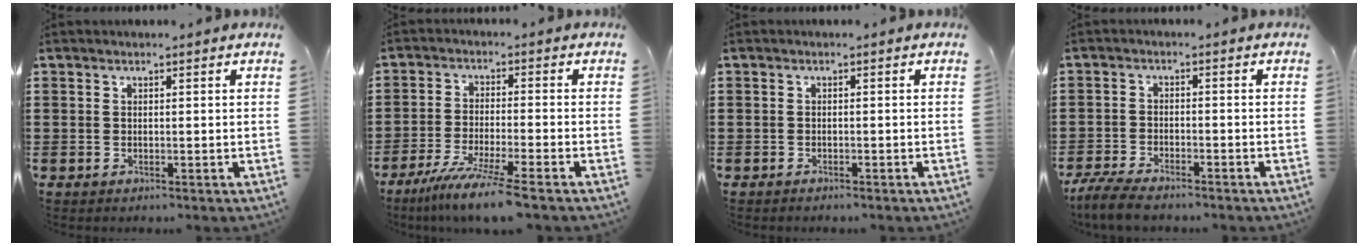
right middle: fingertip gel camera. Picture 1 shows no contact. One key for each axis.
{"total": 6.8, "fx": -5.5, "fy": -0.6, "fz": 4.0, "tx": -0.080, "ty": -0.023, "tz": -0.105}
{"total": 0.8, "fx": -0.7, "fy": 0.3, "fz": 0.0, "tx": 0.000, "ty": 0.002, "tz": -0.017}
{"total": 4.6, "fx": -4.2, "fy": 0.6, "fz": 1.6, "tx": -0.047, "ty": -0.007, "tz": -0.088}